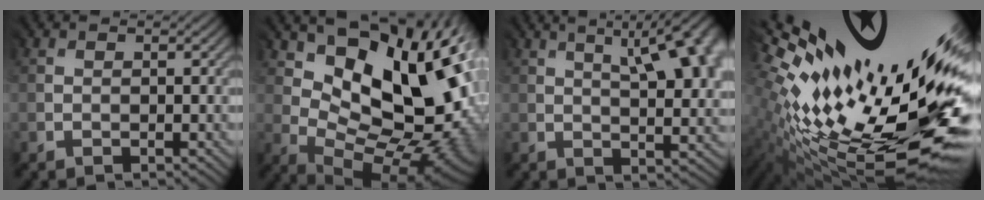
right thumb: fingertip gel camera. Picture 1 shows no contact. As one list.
[{"total": 17.8, "force": [5.9, 9.7, 13.8], "torque": [-0.188, 0.020, 0.111]}, {"total": 12.7, "force": [4.9, 4.5, 10.9], "torque": [-0.118, 0.038, 0.064]}, {"total": 18.9, "force": [2.3, 7.3, 17.3], "torque": [-0.272, -0.021, 0.067]}]